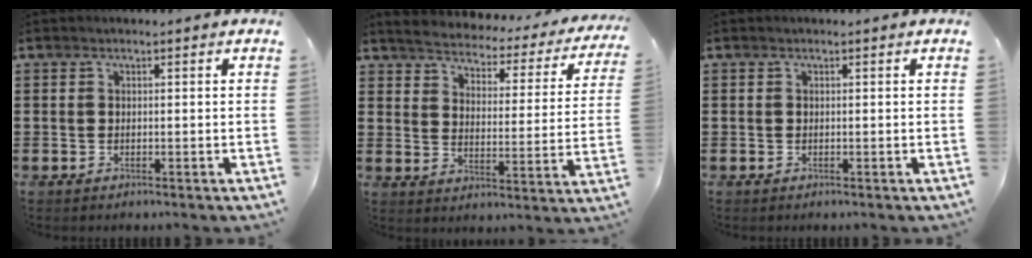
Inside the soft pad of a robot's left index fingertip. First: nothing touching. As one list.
[{"total": 2.7, "force": [2.7, 0.1, 0.3], "torque": [-0.029, -0.030, 0.035]}, {"total": 0.0}]